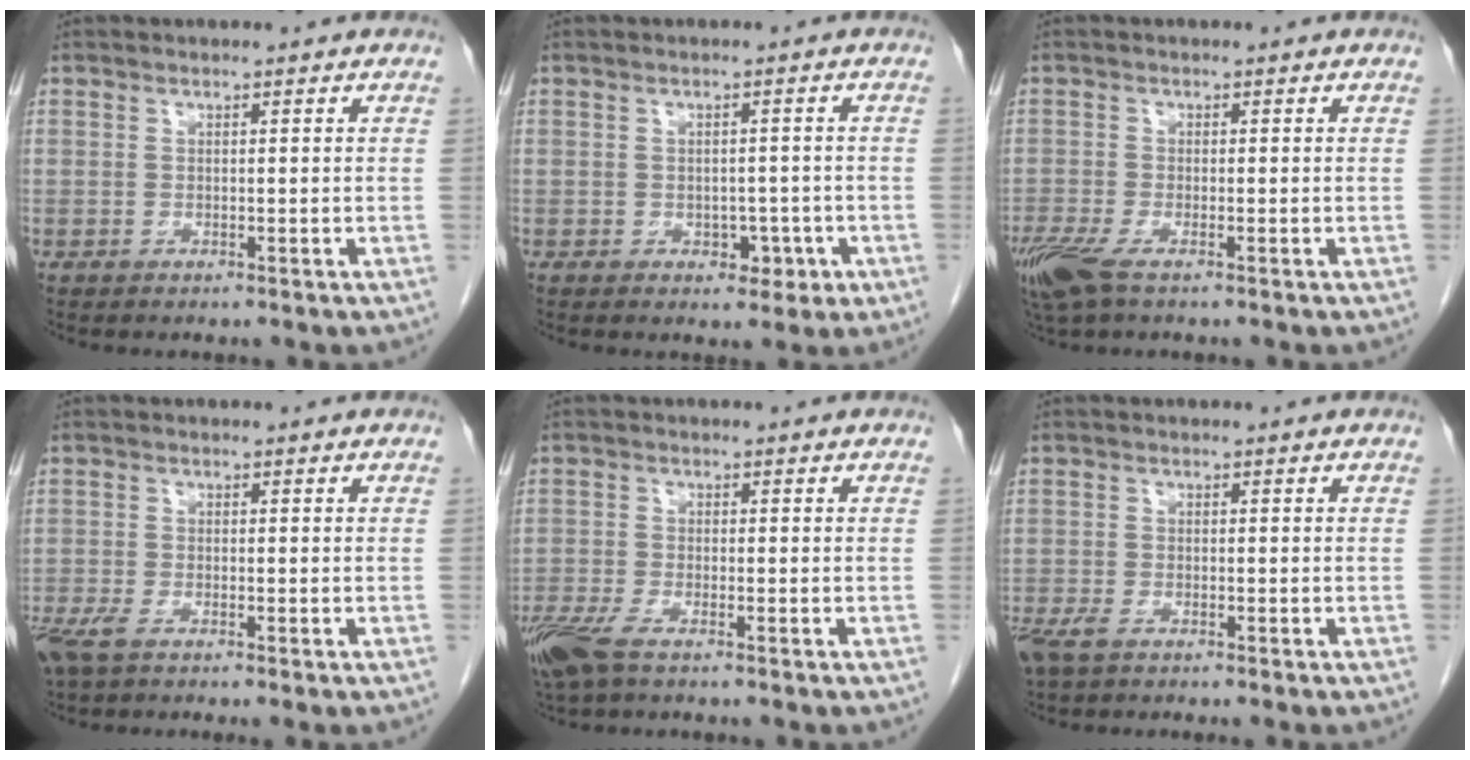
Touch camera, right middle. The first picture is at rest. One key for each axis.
{"total": 3.1, "fx": -1.1, "fy": 2.1, "fz": 2.0, "tx": -0.017, "ty": 0.005, "tz": -0.008}
{"total": 5.2, "fx": -3.2, "fy": 1.3, "fz": 3.9, "tx": -0.085, "ty": -0.017, "tz": -0.063}
{"total": 3.5, "fx": -2.3, "fy": 0.8, "fz": 2.5, "tx": -0.057, "ty": -0.009, "tz": -0.047}
{"total": 5.8, "fx": -4.0, "fy": 1.4, "fz": 4.0, "tx": -0.086, "ty": -0.016, "tz": -0.077}
{"total": 3.5, "fx": -2.4, "fy": 1.1, "fz": 2.3, "tx": -0.052, "ty": -0.009, "tz": -0.043}